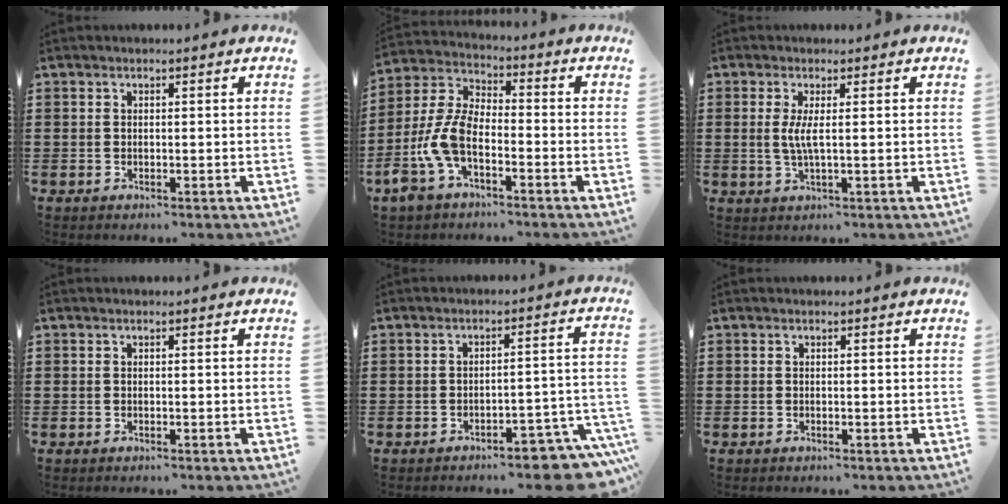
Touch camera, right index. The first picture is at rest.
{"total": 8.6, "force": [-3.7, 4.2, 6.6], "torque": [-0.177, -0.018, -0.078]}
{"total": 3.0, "force": [0.3, 0.1, 3.0], "torque": [-0.066, -0.010, 0.001]}
{"total": 0.0}
{"total": 5.4, "force": [-4.6, 0.7, 2.6], "torque": [-0.040, -0.002, -0.085]}
{"total": 0.0}